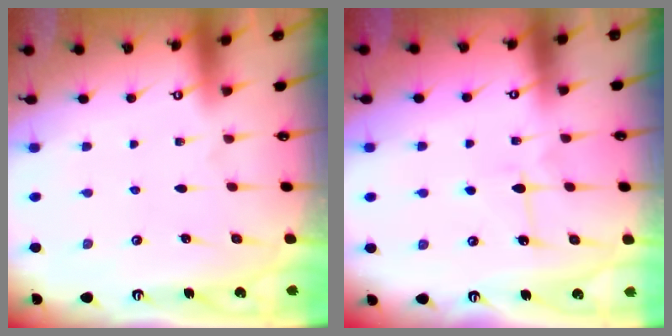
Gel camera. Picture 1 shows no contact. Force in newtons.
{"total": 6.0, "press": 6.0, "slide": 0.8}